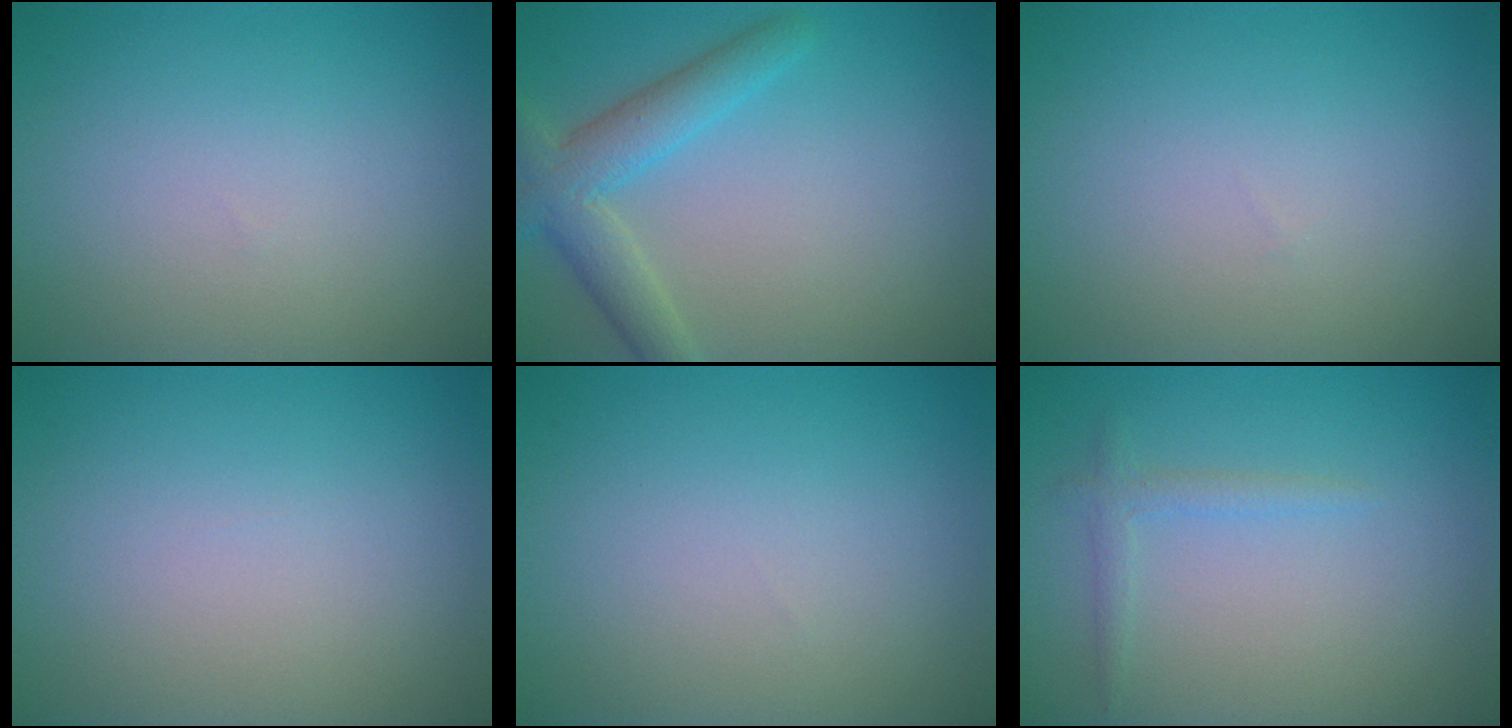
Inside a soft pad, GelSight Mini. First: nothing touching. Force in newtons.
{"total": 4.2, "press": 4.2, "slide": 0.1}
{"total": 0.0}
{"total": 0.0}
{"total": 0.0}
{"total": 1.3, "press": 1.3, "slide": 0.1}